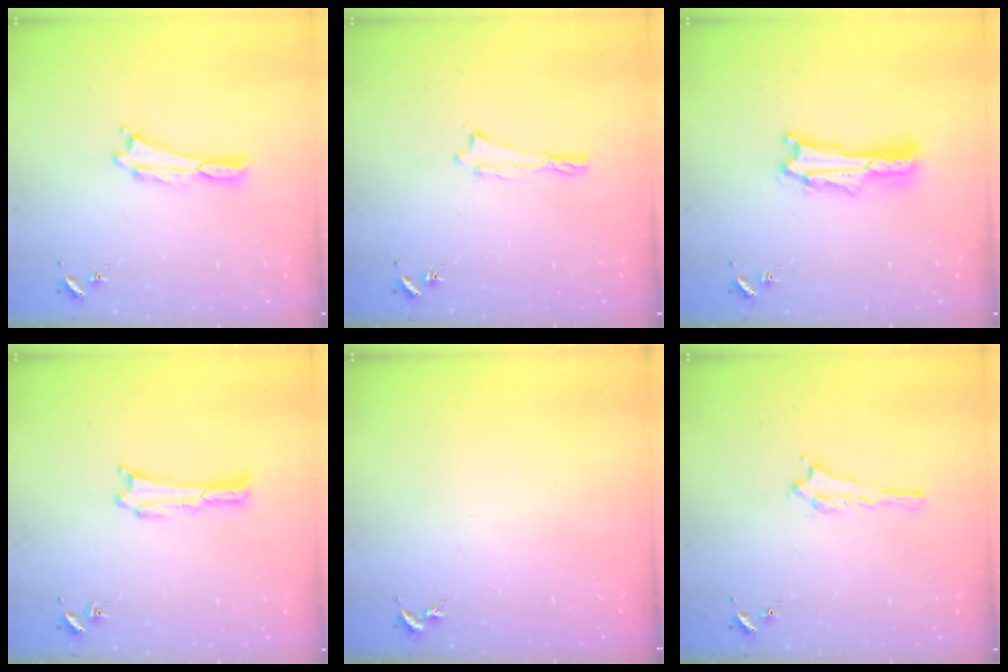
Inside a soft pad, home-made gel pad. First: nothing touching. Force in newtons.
{"total": 0.0}
{"total": 2.1, "press": 2.1, "slide": 0.3}
{"total": 0.0}
{"total": 0.0}
{"total": 0.6, "press": 0.6, "slide": 0.2}